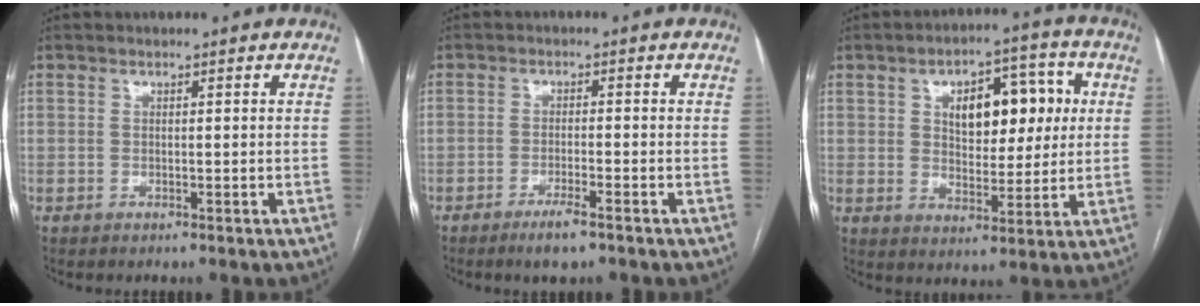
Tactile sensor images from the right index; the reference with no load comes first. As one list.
[{"total": 3.7, "force": [-2.6, 0.3, 2.6], "torque": [-0.050, -0.006, -0.045]}, {"total": 11.6, "force": [2.9, 5.9, 9.5], "torque": [-0.133, 0.024, 0.048]}]